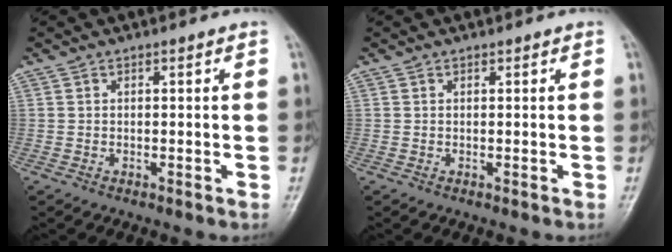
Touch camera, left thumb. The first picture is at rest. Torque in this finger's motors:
{"motor_torque": [-0.05, 0.00, -0.10, -0.01, 0.00]}